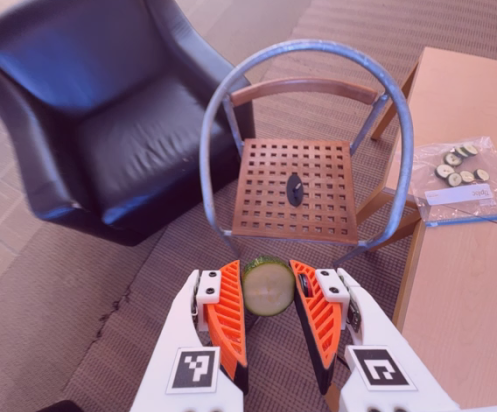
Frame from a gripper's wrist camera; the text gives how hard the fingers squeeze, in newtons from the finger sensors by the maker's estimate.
{"total": 7.8, "left": 7.6, "right": 8.1}